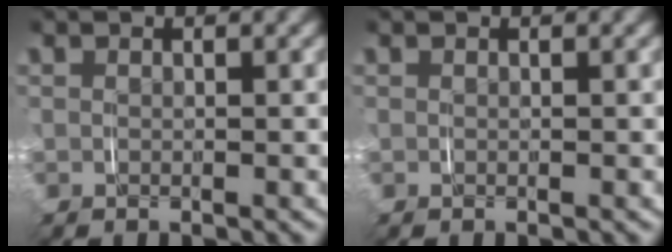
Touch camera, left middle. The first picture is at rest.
{"total": 0.0}